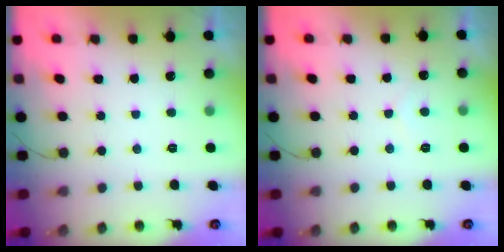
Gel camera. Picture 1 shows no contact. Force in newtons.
{"total": 3.9, "press": 3.9, "slide": 0.3}